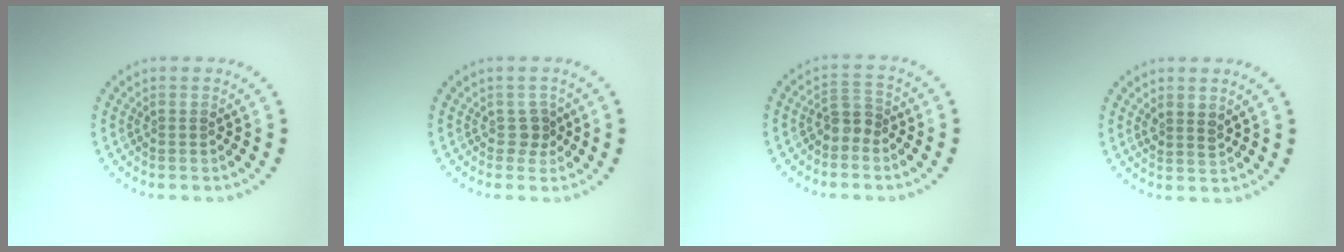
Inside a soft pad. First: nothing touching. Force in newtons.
{"total": 1.3, "press": 1.0, "slide": 0.9}
{"total": 2.1, "press": 1.7, "slide": 1.3}
{"total": 1.4, "press": 1.2, "slide": 0.7}